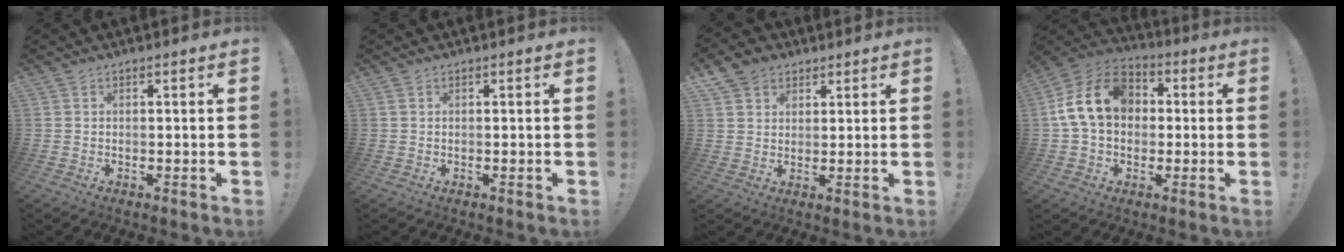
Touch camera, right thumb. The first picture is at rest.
{"total": 0.0}
{"total": 6.3, "force": [3.9, 4.8, 1.4], "torque": [-0.019, -0.018, 0.076]}
{"total": 16.7, "force": [2.7, 12.4, 10.8], "torque": [-0.193, 0.019, 0.054]}